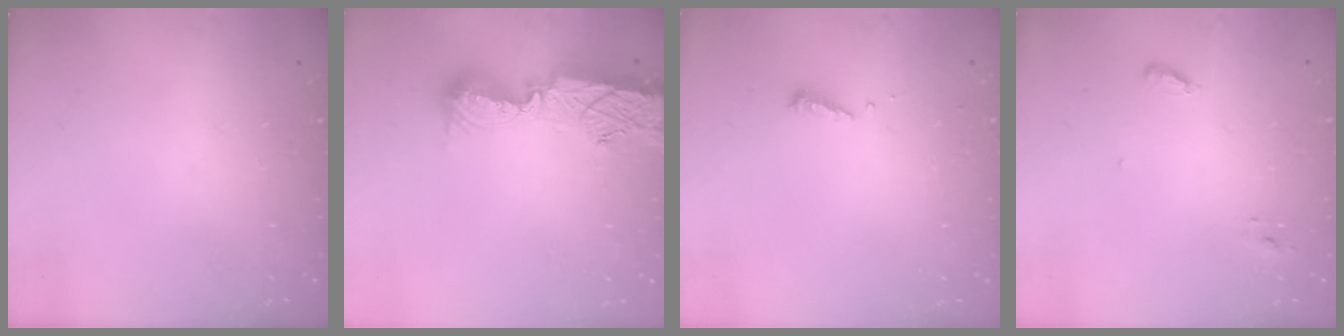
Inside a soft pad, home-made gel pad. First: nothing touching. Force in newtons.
{"total": 13.4, "press": 13.2, "slide": 2.3}
{"total": 5.3, "press": 5.3, "slide": 0.5}
{"total": 5.9, "press": 5.9, "slide": 0.3}